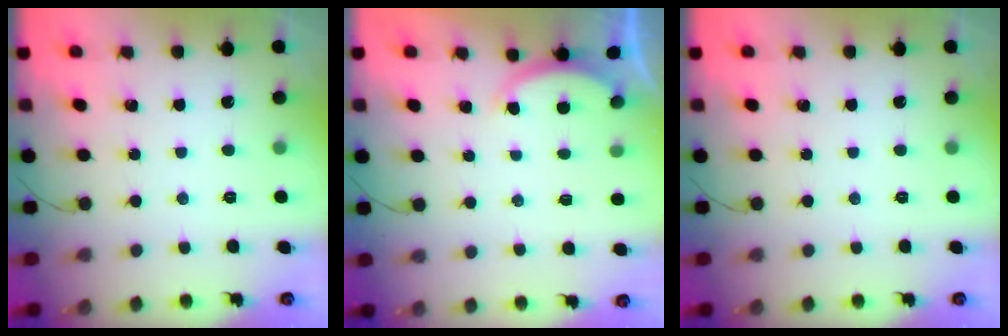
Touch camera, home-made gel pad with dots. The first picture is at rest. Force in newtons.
{"total": 1.9, "press": 1.8, "slide": 0.5}
{"total": 0.0}